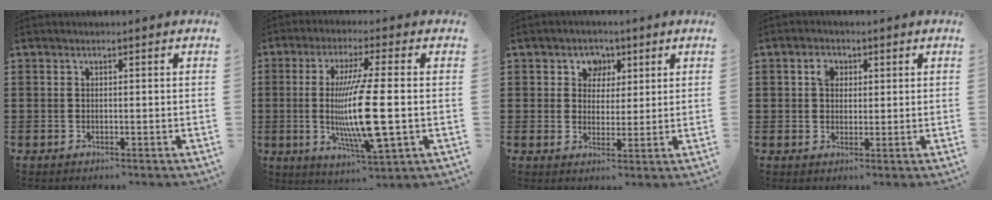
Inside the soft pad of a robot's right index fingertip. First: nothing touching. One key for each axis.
{"total": 12.3, "fx": -1.3, "fy": 1.6, "fz": 12.2, "tx": -0.240, "ty": -0.020, "tz": -0.028}
{"total": 3.7, "fx": 1.6, "fy": 3.3, "fz": 0.7, "tx": -0.026, "ty": 0.009, "tz": 0.025}
{"total": 2.7, "fx": 1.0, "fy": 2.0, "fz": 1.5, "tx": -0.038, "ty": 0.008, "tz": 0.018}